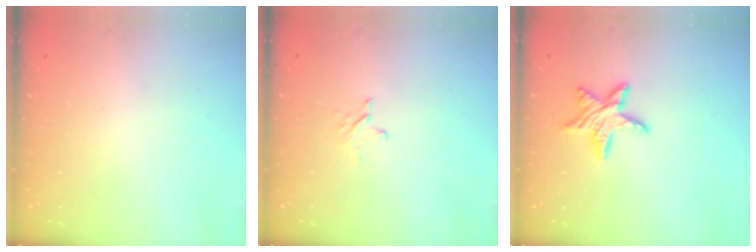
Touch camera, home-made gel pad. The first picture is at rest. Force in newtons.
{"total": 2.6, "press": 2.6, "slide": 0.3}
{"total": 9.8, "press": 9.8, "slide": 0.6}